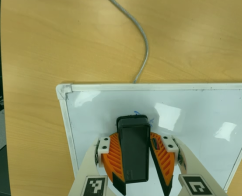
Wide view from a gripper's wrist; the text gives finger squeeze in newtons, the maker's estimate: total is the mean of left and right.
{"total": 16.2, "left": 18.0, "right": 14.3}